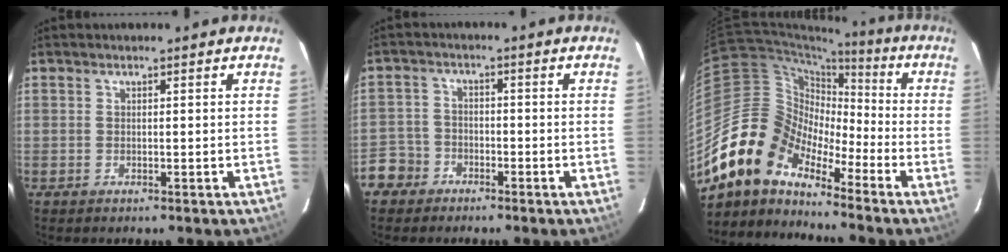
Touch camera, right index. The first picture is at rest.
{"total": 5.4, "force": [-3.4, 4.2, 0.1], "torque": [-0.003, 0.024, -0.070]}
{"total": 15.3, "force": [-12.0, 7.3, 6.0], "torque": [-0.111, 0.013, -0.243]}